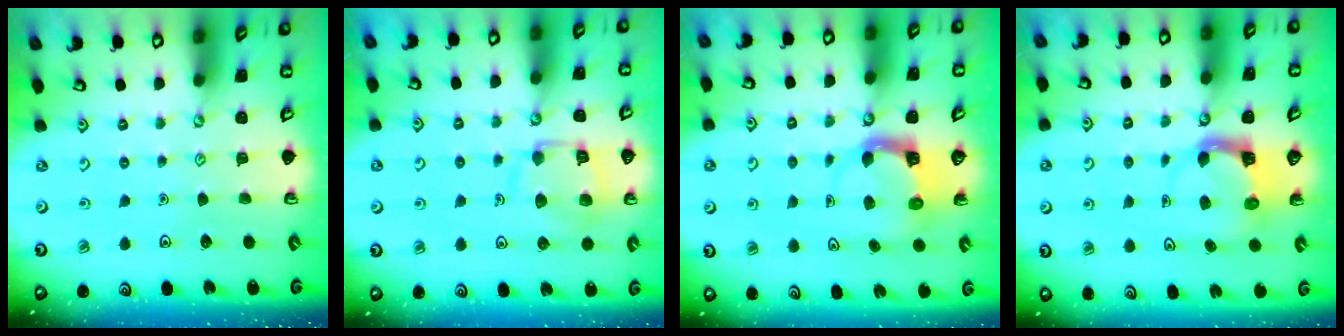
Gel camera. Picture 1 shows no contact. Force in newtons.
{"total": 13.0, "press": 13.0, "slide": 1.3}
{"total": 4.0, "press": 4.0, "slide": 0.3}
{"total": 4.0, "press": 3.9, "slide": 0.4}